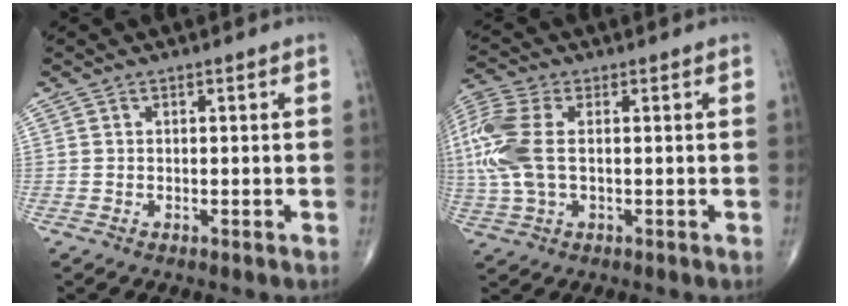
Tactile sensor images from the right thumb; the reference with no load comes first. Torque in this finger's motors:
{"motor_torque": [0.14, 0.19, 0.64, 0.30, 0.15]}